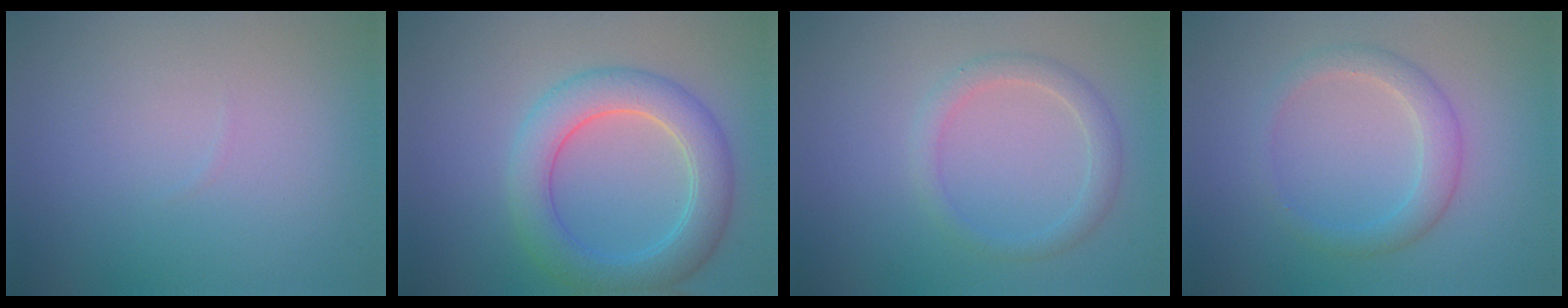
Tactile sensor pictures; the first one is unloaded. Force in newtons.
{"total": 5.5, "press": 5.5, "slide": 0.4}
{"total": 2.1, "press": 2.1, "slide": 0.2}
{"total": 2.6, "press": 2.6, "slide": 0.2}